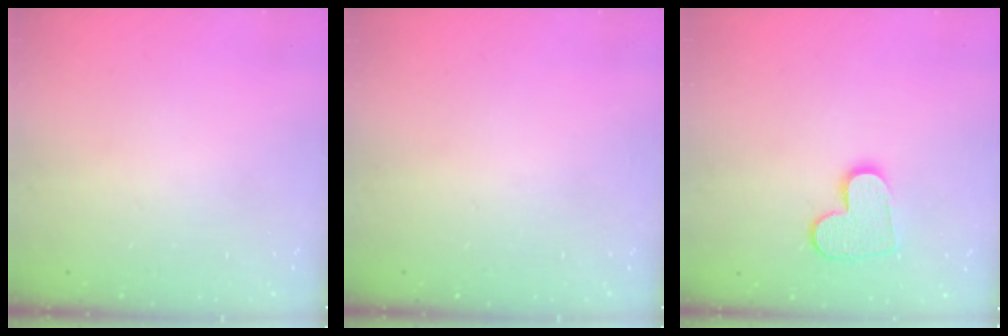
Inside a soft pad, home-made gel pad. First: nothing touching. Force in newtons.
{"total": 0.0}
{"total": 10.9, "press": 10.9, "slide": 0.8}